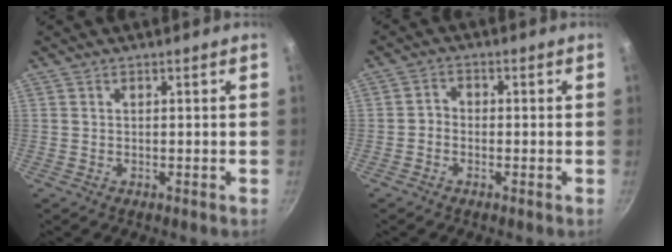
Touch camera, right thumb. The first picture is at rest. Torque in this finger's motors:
{"motor_torque": [-0.09, 0.00, 0.01, 0.23, 0.11]}